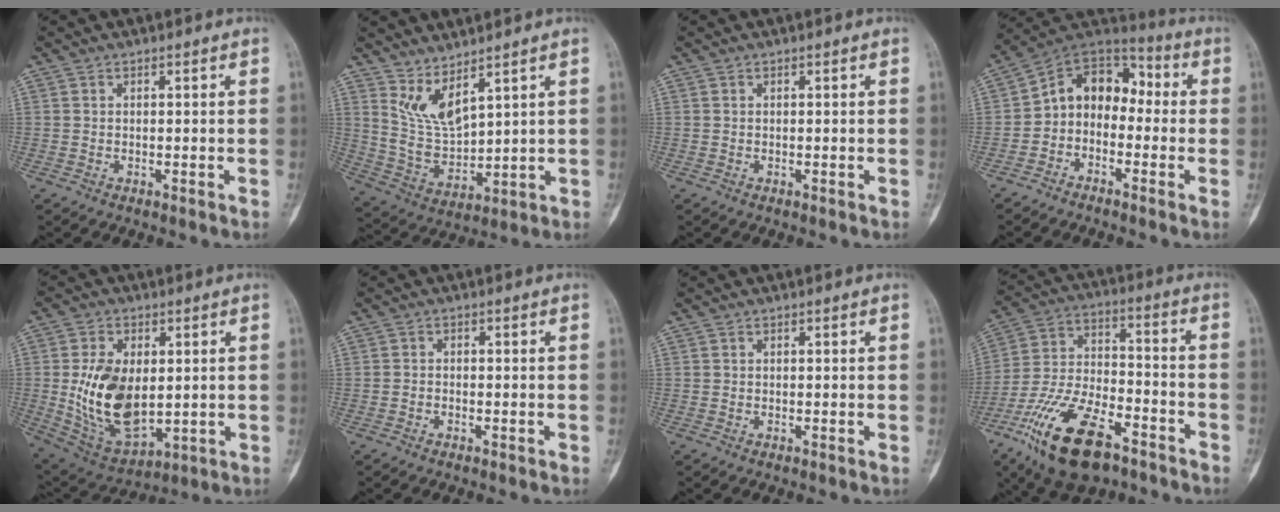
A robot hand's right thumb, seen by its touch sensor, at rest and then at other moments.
{"total": 8.0, "force": [5.3, 3.0, 5.1], "torque": [-0.090, -0.054, 0.126]}
{"total": 0.0}
{"total": 11.0, "force": [-1.8, 8.4, 7.0], "torque": [-0.081, 0.067, -0.048]}
{"total": 15.6, "force": [0.6, 9.4, 12.4], "torque": [-0.210, -0.012, 0.031]}
{"total": 0.8, "force": [-0.5, 0.5, 0.2], "torque": [-0.003, 0.003, -0.012]}
{"total": 0.0}
{"total": 20.1, "force": [-11.8, 9.0, 13.6], "torque": [-0.271, 0.055, -0.212]}